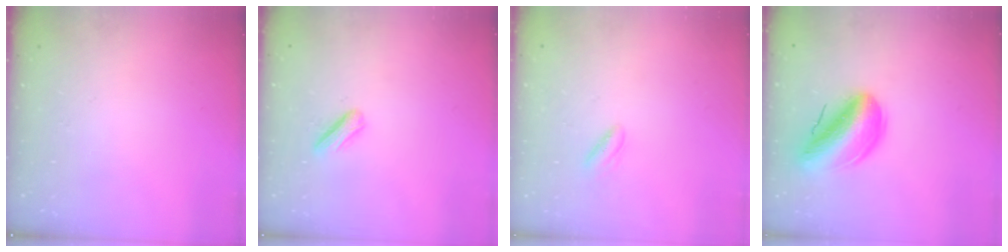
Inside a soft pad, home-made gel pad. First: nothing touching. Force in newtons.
{"total": 3.5, "press": 3.4, "slide": 0.5}
{"total": 2.7, "press": 2.6, "slide": 0.7}
{"total": 13.2, "press": 12.7, "slide": 3.4}